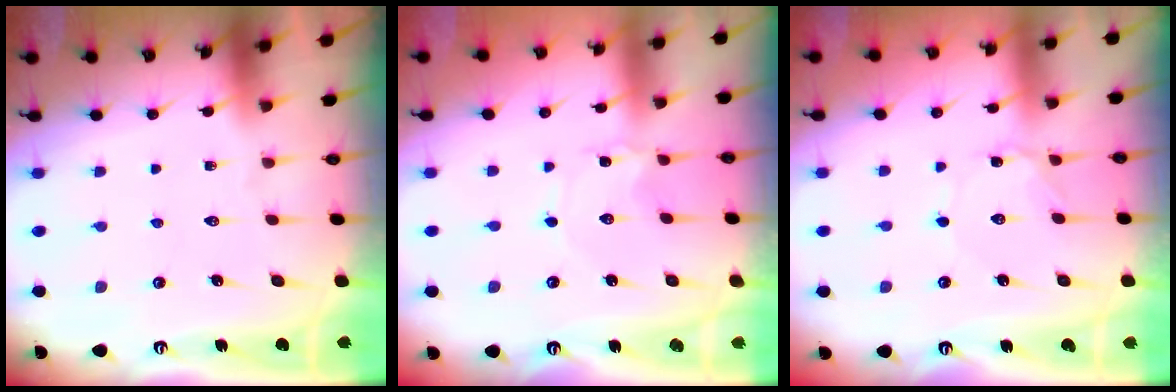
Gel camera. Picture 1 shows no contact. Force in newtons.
{"total": 0.0}
{"total": 1.1, "press": 1.1, "slide": 0.1}